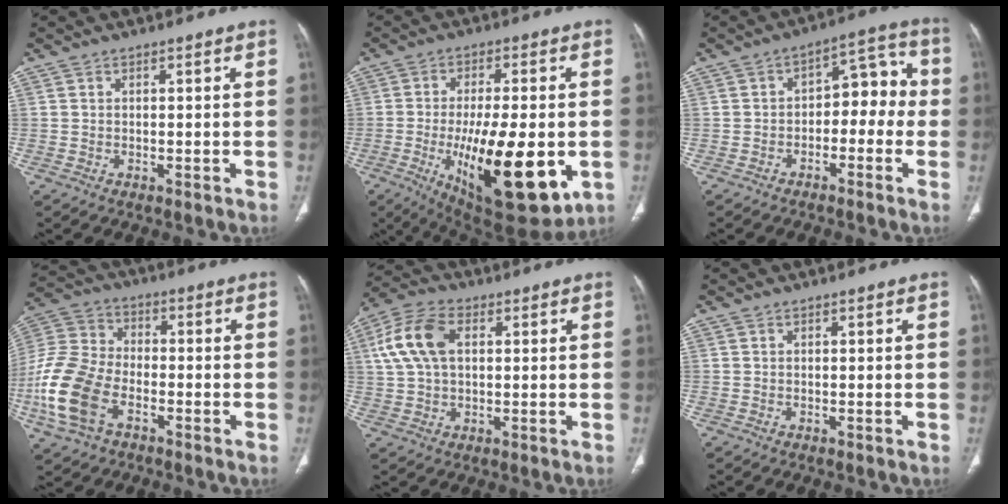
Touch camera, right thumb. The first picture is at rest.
{"total": 22.6, "force": [-5.4, 8.4, 20.3], "torque": [-0.309, -0.020, -0.061]}
{"total": 9.4, "force": [-1.6, 5.8, 7.2], "torque": [-0.054, 0.052, -0.034]}
{"total": 16.2, "force": [-5.9, 10.0, 11.4], "torque": [-0.253, 0.020, -0.121]}
{"total": 10.8, "force": [2.6, 6.6, 8.2], "torque": [-0.172, 0.021, 0.046]}
{"total": 0.0}